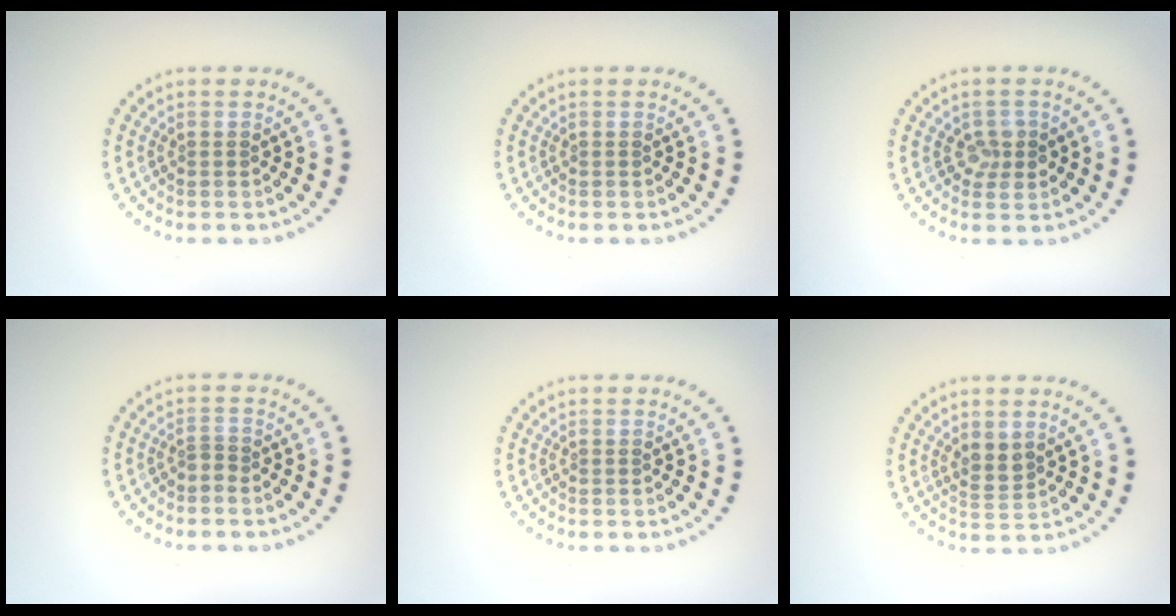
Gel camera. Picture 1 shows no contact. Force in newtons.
{"total": 0.0}
{"total": 1.9, "press": 1.9, "slide": 0.5}
{"total": 0.8, "press": 0.4, "slide": 0.7}
{"total": 0.0}
{"total": 1.8, "press": 1.6, "slide": 0.7}